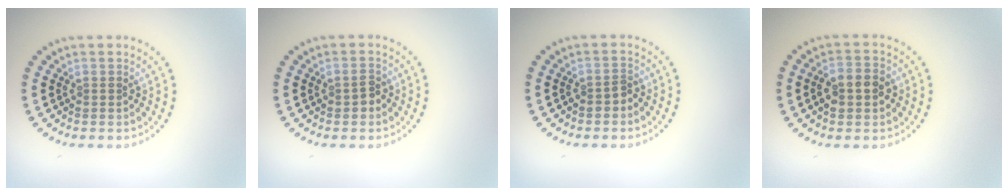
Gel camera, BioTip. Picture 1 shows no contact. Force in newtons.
{"total": 1.3, "press": 1.3, "slide": 0.1}
{"total": 1.1, "press": 1.0, "slide": 0.4}
{"total": 3.4, "press": 3.3, "slide": 0.2}